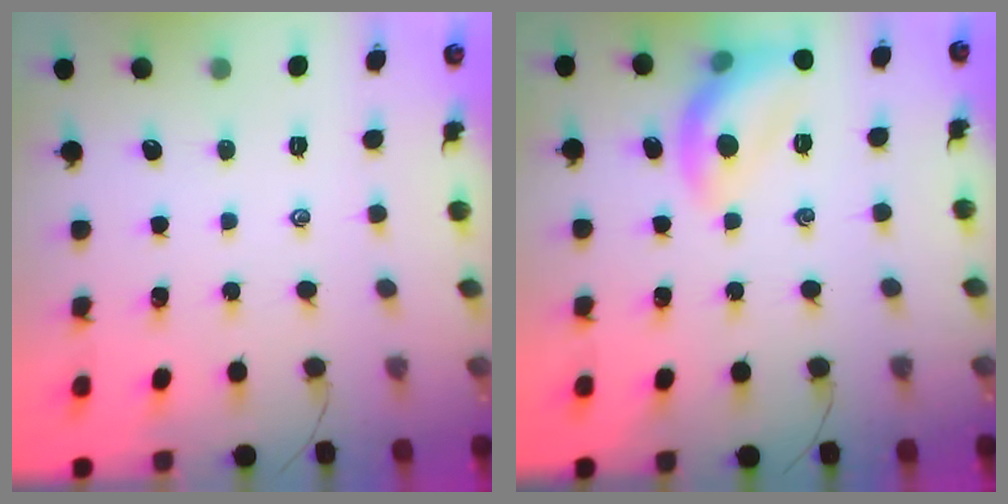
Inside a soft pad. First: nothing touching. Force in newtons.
{"total": 11.8, "press": 11.8, "slide": 0.5}